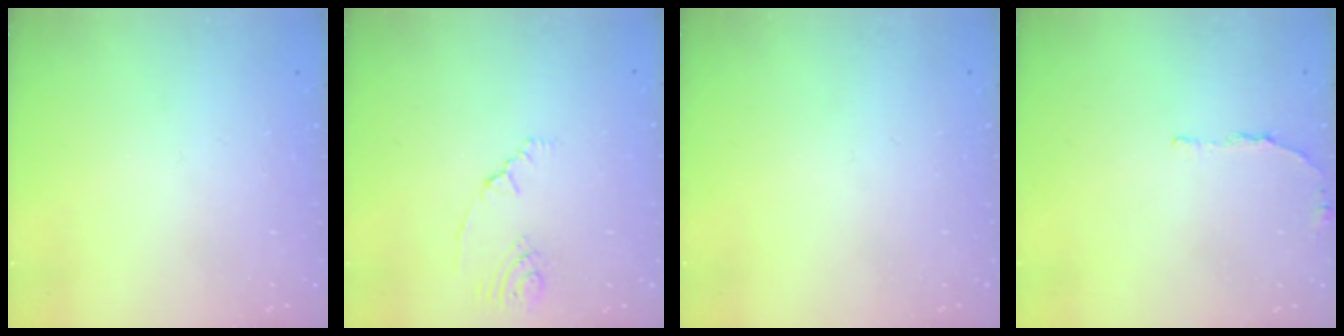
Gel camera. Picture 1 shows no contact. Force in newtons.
{"total": 2.8, "press": 2.0, "slide": 2.0}
{"total": 0.0}
{"total": 5.3, "press": 4.0, "slide": 3.4}